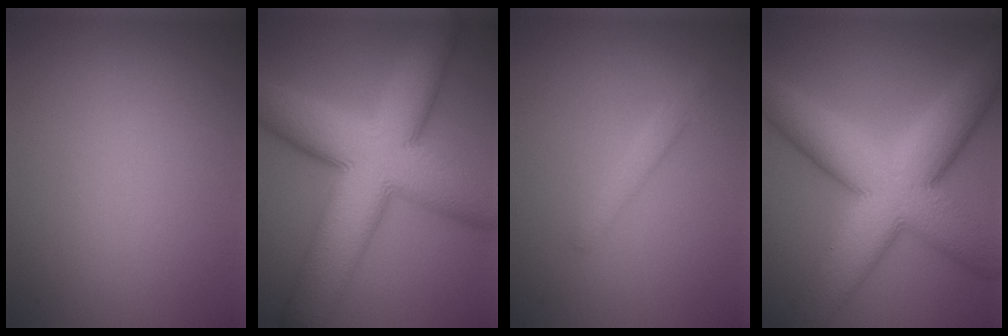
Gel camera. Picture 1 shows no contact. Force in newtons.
{"total": 14.6, "press": 14.6, "slide": 0.4}
{"total": 1.8, "press": 1.8, "slide": 0.1}
{"total": 12.9, "press": 12.9, "slide": 0.5}